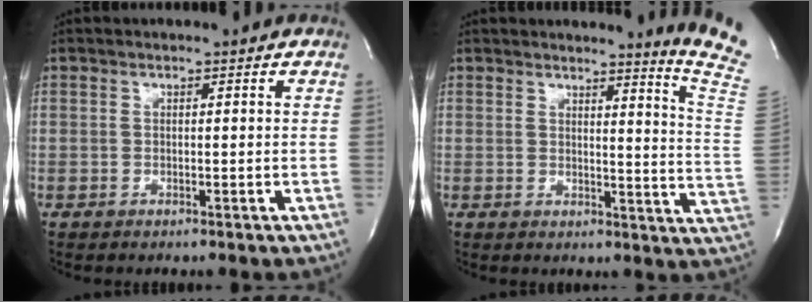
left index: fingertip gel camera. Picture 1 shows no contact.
{"total": 9.9, "force": [8.9, -3.2, 2.8], "torque": [-0.041, -0.125, 0.085]}